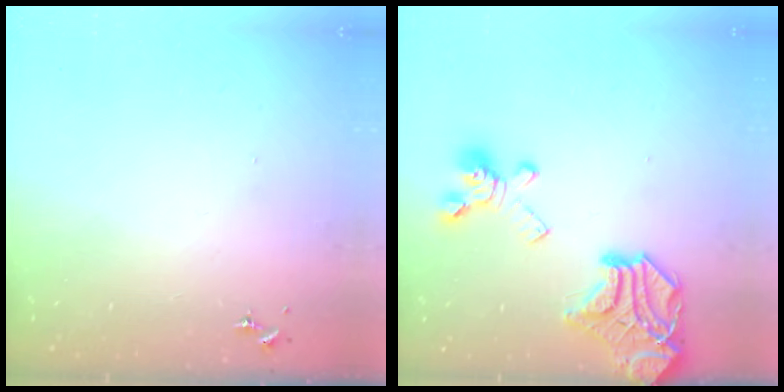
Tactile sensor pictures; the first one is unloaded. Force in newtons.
{"total": 22.5, "press": 22.3, "slide": 2.7}